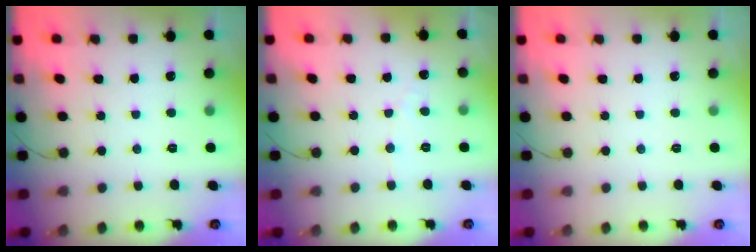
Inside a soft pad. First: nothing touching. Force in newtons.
{"total": 2.4, "press": 2.4, "slide": 0.2}
{"total": 0.0}